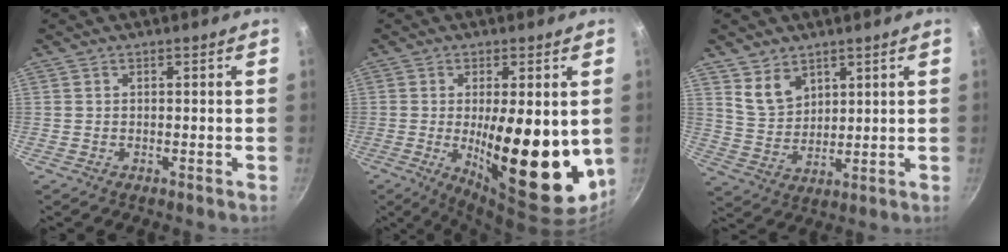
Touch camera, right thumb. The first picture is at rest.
{"total": 18.8, "force": [-0.9, 6.6, 17.5], "torque": [-0.234, -0.026, -0.004]}
{"total": 6.8, "force": [4.0, 4.6, 2.9], "torque": [-0.034, -0.024, 0.087]}